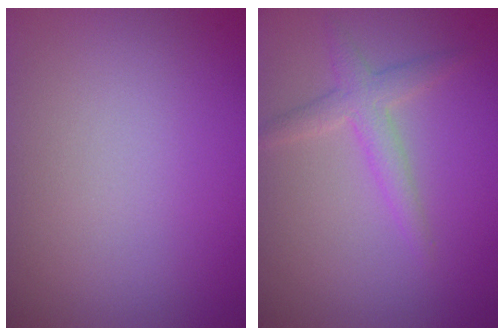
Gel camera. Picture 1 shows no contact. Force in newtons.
{"total": 2.3, "press": 2.3, "slide": 0.0}